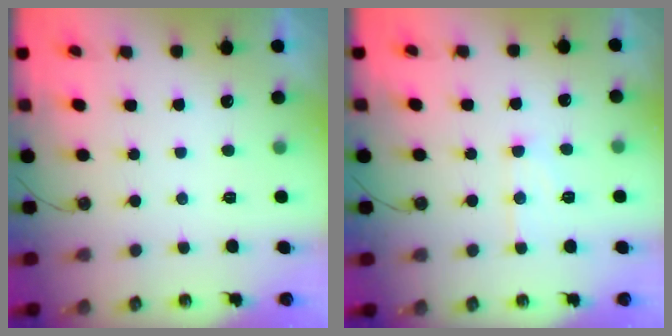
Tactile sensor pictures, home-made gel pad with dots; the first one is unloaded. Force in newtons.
{"total": 8.0, "press": 8.0, "slide": 0.7}